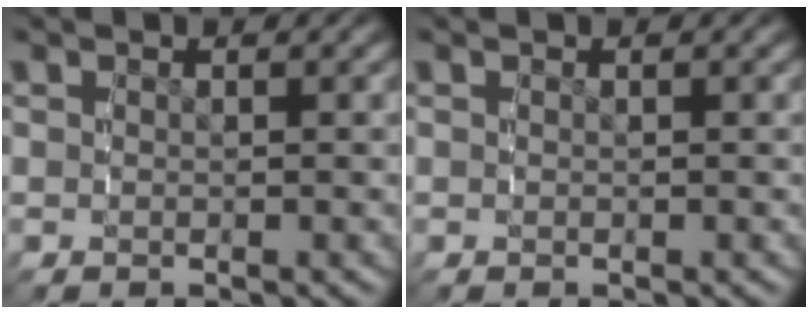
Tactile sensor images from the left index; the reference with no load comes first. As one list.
[{"total": 0.0}]